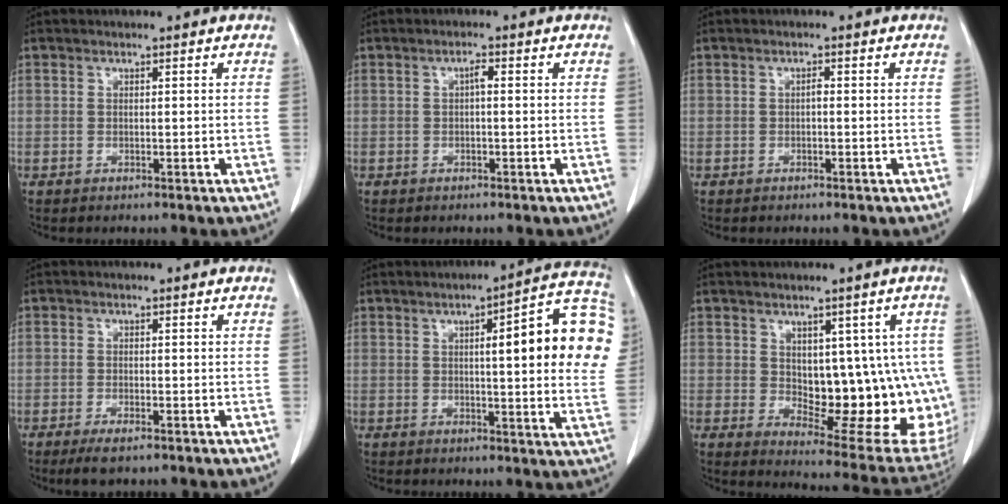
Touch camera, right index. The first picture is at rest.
{"total": 1.3, "force": [0.1, 0.3, 1.2], "torque": [-0.022, 0.004, 0.001]}
{"total": 0.6, "force": [-0.1, 0.2, 0.6], "torque": [-0.011, 0.002, -0.003]}
{"total": 3.2, "force": [-2.3, 0.7, 2.2], "torque": [-0.041, -0.006, -0.037]}
{"total": 16.8, "force": [3.3, 2.6, 16.2], "torque": [-0.183, 0.024, 0.030]}
{"total": 17.0, "force": [-0.7, 8.1, 15.0], "torque": [-0.140, 0.005, 0.019]}